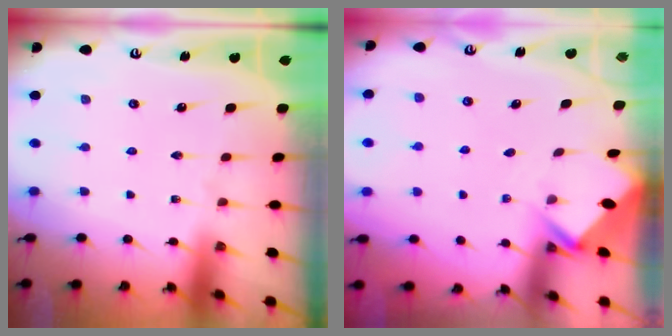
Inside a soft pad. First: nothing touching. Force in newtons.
{"total": 2.5, "press": 2.5, "slide": 0.2}